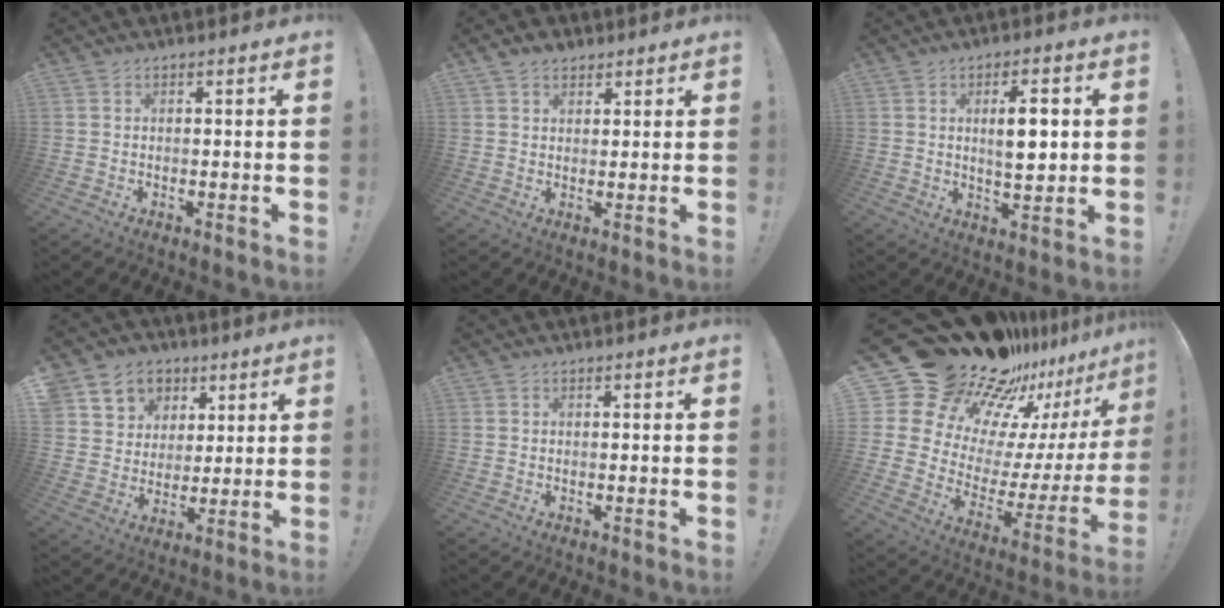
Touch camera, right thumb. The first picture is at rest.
{"total": 3.7, "force": [2.6, 2.4, 1.2], "torque": [-0.021, -0.008, 0.048]}
{"total": 7.8, "force": [1.3, 2.7, 7.2], "torque": [-0.107, -0.003, 0.015]}
{"total": 9.3, "force": [4.3, 8.1, 1.3], "torque": [-0.022, -0.029, 0.090]}
{"total": 0.0}
{"total": 22.9, "force": [17.1, 11.8, 9.6], "torque": [-0.142, -0.162, 0.344]}